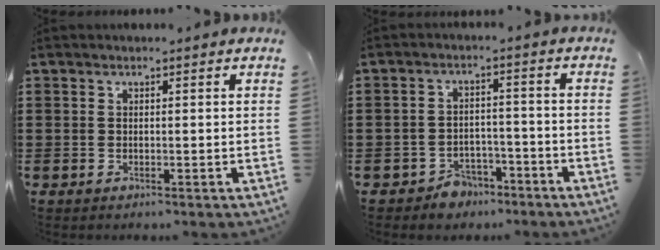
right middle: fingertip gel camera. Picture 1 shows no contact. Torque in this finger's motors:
{"motor_torque": [2.14, 0.00, 0.03, 0.01]}